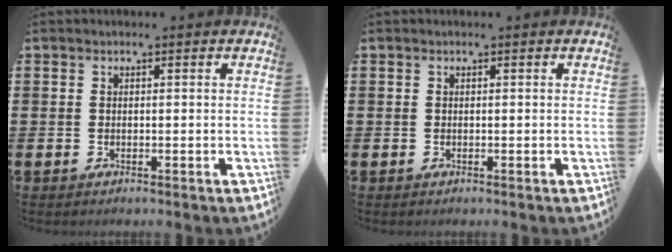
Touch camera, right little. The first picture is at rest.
{"total": 0.0}